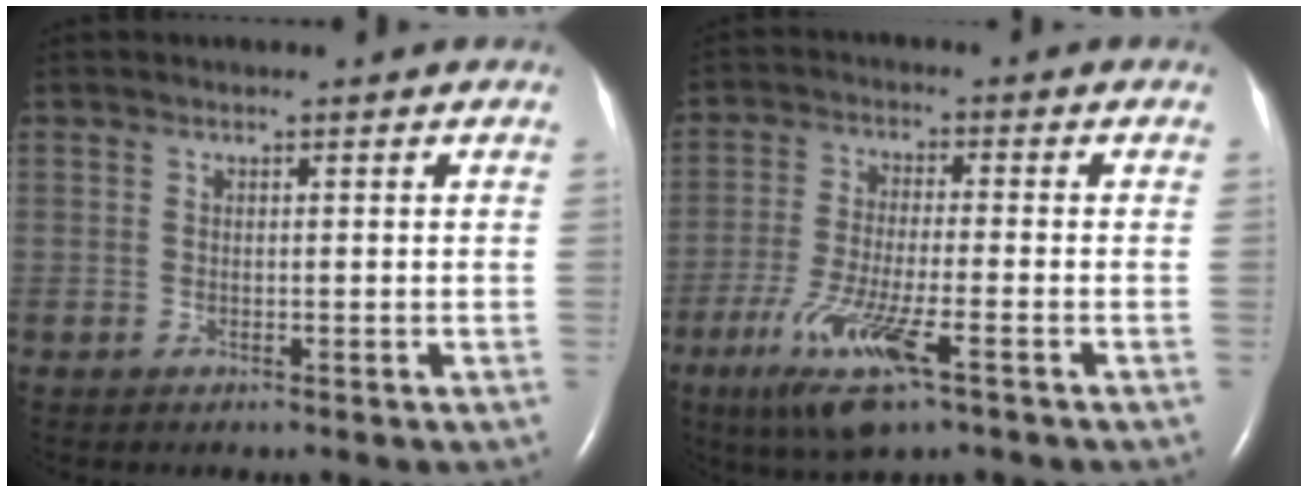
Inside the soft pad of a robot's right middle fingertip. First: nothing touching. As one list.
[{"total": 11.2, "force": [-5.8, 1.6, 9.5], "torque": [-0.196, -0.031, -0.101]}]